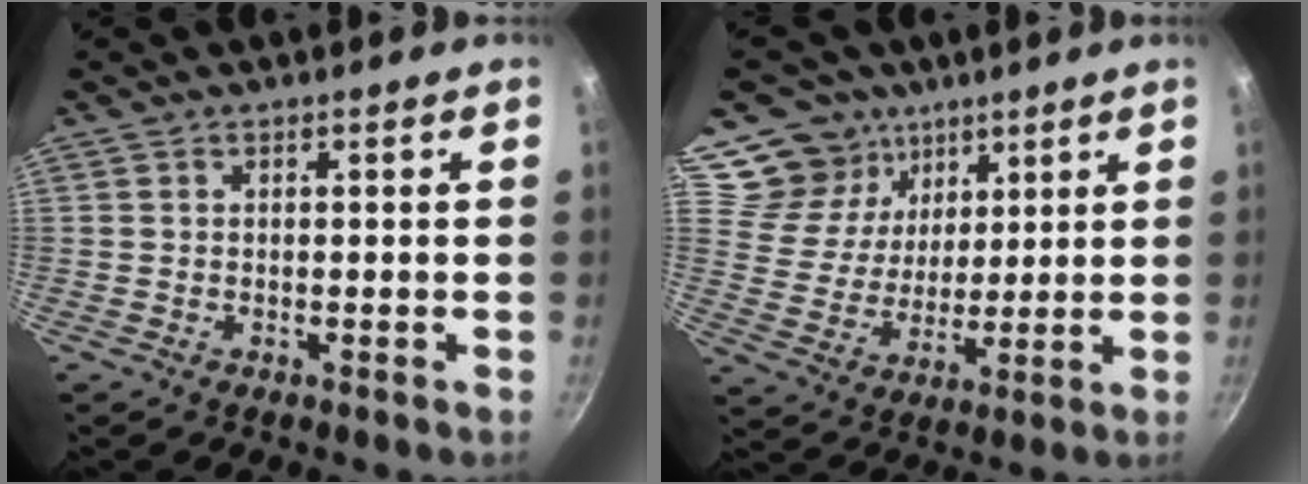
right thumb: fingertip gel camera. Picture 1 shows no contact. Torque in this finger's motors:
{"motor_torque": [-0.85, 0.77, -0.68, 0.51, -0.18]}